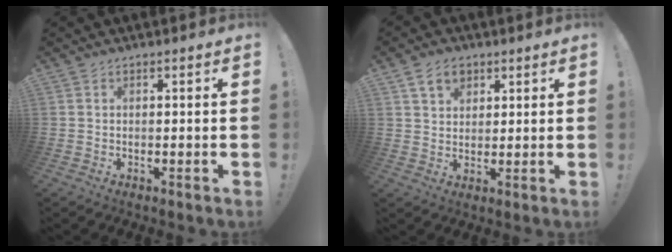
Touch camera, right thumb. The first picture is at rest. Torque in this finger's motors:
{"motor_torque": [0.66, 0.84, 0.30, 0.19, 0.01]}